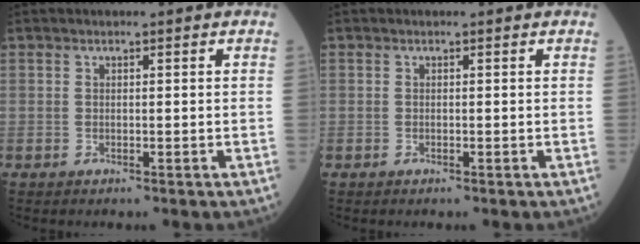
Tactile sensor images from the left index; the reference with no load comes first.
{"total": 0.0}